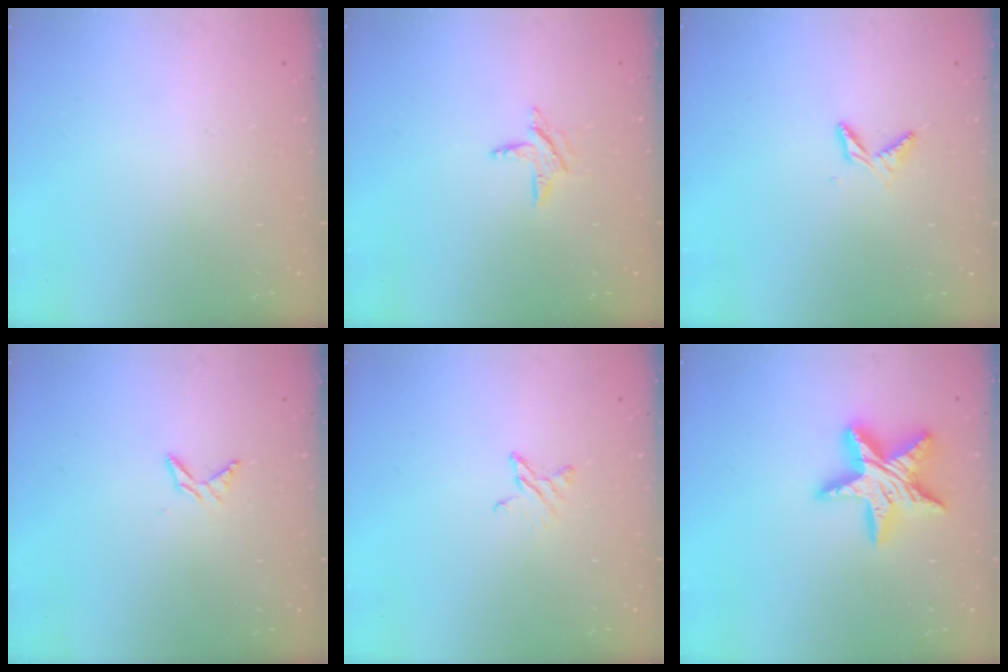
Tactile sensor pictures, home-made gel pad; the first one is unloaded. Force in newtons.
{"total": 6.2, "press": 6.1, "slide": 0.7}
{"total": 5.6, "press": 5.5, "slide": 0.5}
{"total": 4.6, "press": 4.6, "slide": 0.6}
{"total": 4.2, "press": 4.2, "slide": 0.5}
{"total": 17.1, "press": 17.0, "slide": 1.5}